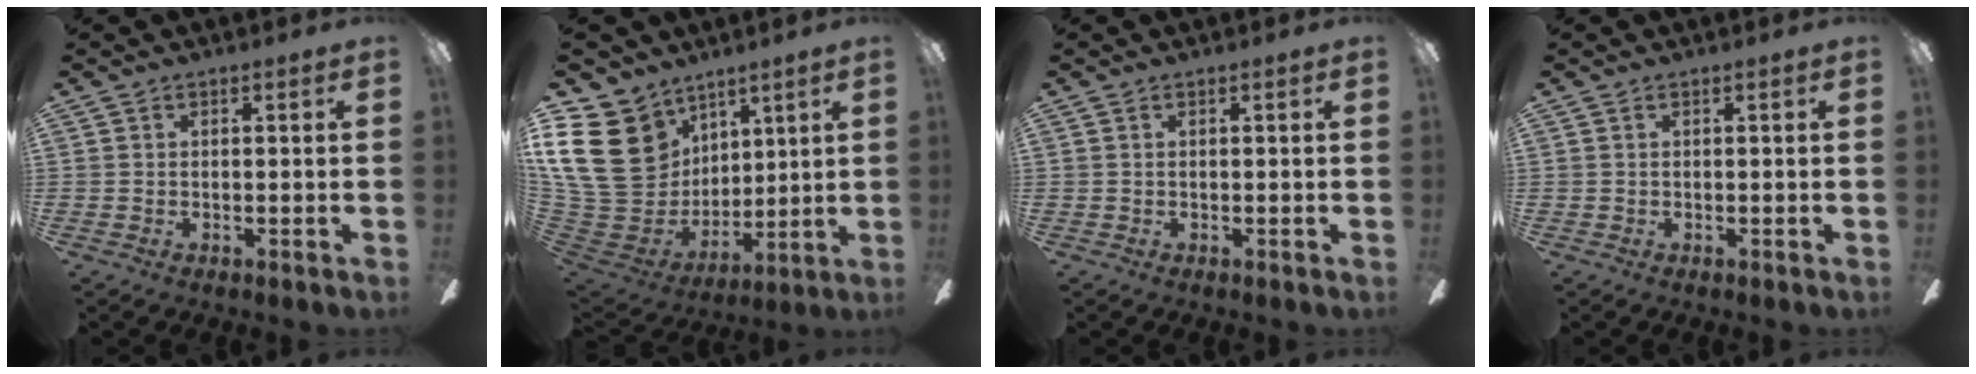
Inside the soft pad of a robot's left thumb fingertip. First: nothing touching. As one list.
[{"total": 22.2, "force": [8.0, 17.5, 11.1], "torque": [-0.253, -0.041, 0.162]}, {"total": 0.0}, {"total": 0.0}]